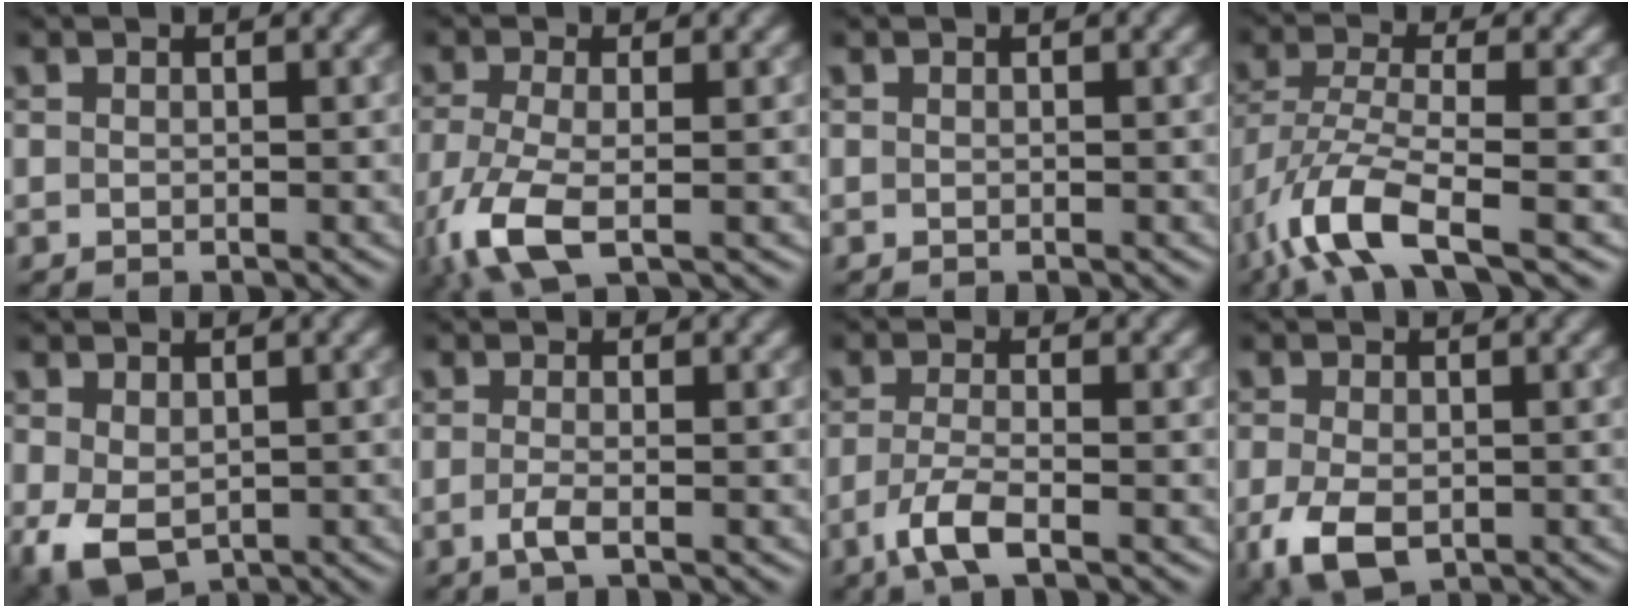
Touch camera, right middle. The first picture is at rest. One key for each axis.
{"total": 5.9, "fx": -2.5, "fy": 2.3, "fz": 4.9, "tx": -0.124, "ty": -0.015, "tz": -0.056}
{"total": 0.0}
{"total": 7.0, "fx": -4.0, "fy": 2.1, "fz": 5.4, "tx": -0.111, "ty": -0.003, "tz": -0.090}
{"total": 4.6, "fx": -0.8, "fy": 3.1, "fz": 3.4, "tx": -0.078, "ty": -0.012, "tz": -0.010}
{"total": 1.9, "fx": -0.7, "fy": 0.5, "fz": 1.7, "tx": -0.033, "ty": -0.001, "tz": -0.019}
{"total": 3.4, "fx": -1.9, "fy": 0.7, "fz": 2.7, "tx": -0.060, "ty": -0.003, "tz": -0.044}
{"total": 5.1, "fx": -1.9, "fy": 3.0, "fz": 3.7, "tx": -0.080, "ty": -0.012, "tz": -0.035}